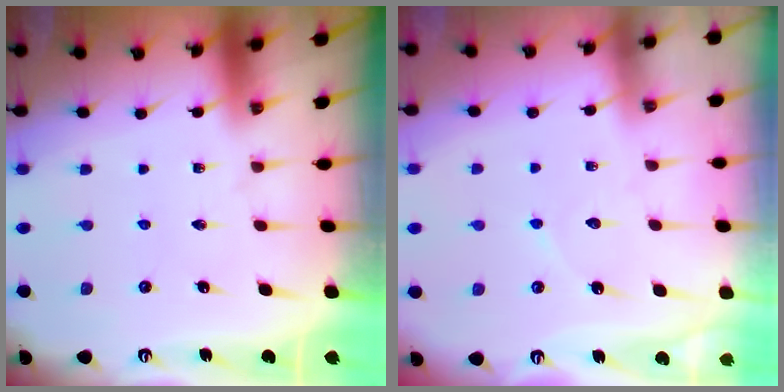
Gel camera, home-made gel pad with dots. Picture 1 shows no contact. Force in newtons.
{"total": 3.9, "press": 3.9, "slide": 0.4}